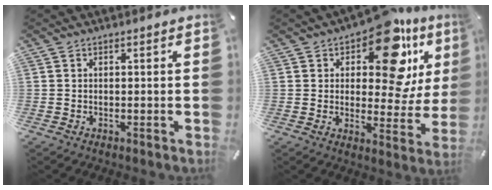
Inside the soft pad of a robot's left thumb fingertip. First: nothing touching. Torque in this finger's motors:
{"motor_torque": [2.04, 2.29, 1.89, -0.86, 0.27]}